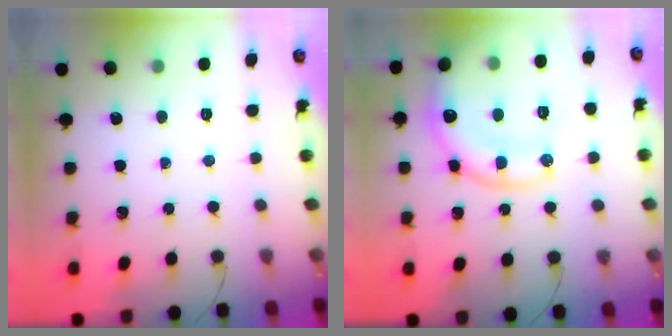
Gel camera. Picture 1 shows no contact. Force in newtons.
{"total": 19.6, "press": 19.4, "slide": 2.7}